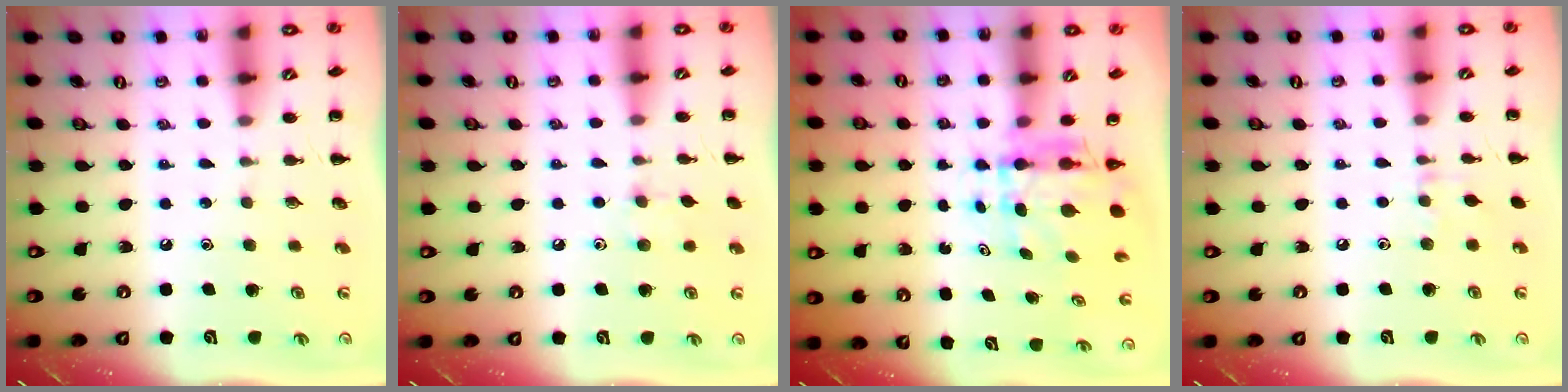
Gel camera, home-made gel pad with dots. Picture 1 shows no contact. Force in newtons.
{"total": 4.9, "press": 4.5, "slide": 1.9}
{"total": 5.6, "press": 5.4, "slide": 1.5}
{"total": 5.2, "press": 5.0, "slide": 1.3}